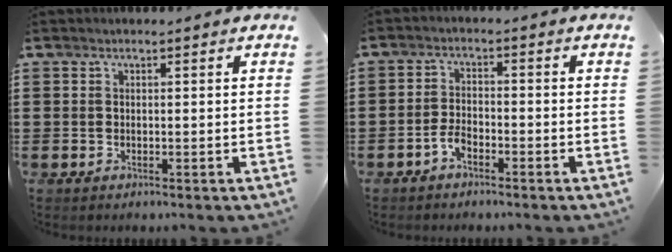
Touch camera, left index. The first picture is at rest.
{"total": 2.8, "force": [-1.8, 1.2, 1.7], "torque": [-0.049, 0.000, -0.040]}